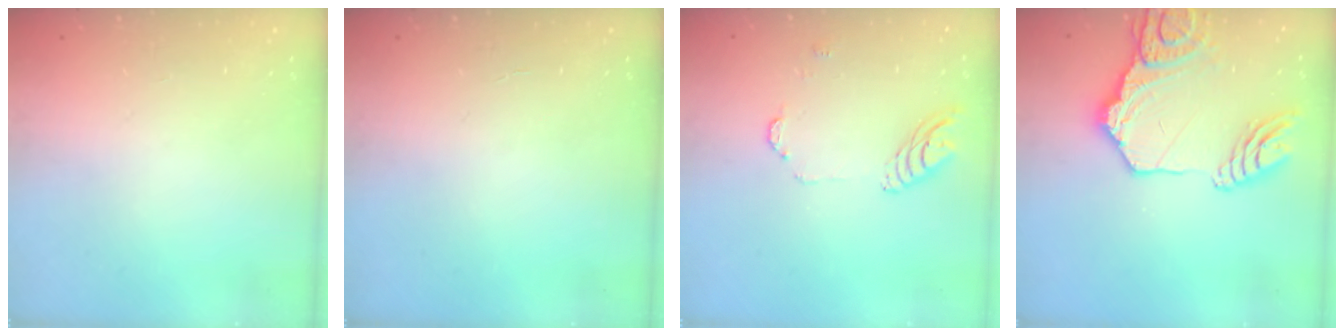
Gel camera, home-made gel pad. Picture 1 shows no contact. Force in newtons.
{"total": 1.1, "press": 1.1, "slide": 0.2}
{"total": 8.5, "press": 8.5, "slide": 0.8}
{"total": 20.7, "press": 20.6, "slide": 2.1}